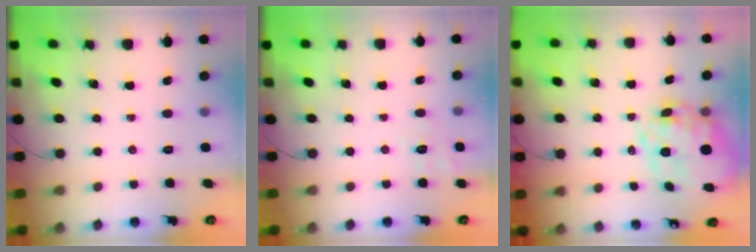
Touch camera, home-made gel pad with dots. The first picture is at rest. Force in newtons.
{"total": 2.9, "press": 1.7, "slide": 2.3}
{"total": 16.8, "press": 16.6, "slide": 3.1}